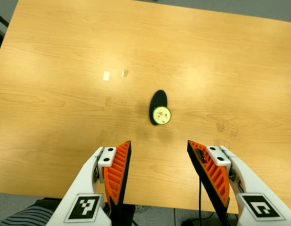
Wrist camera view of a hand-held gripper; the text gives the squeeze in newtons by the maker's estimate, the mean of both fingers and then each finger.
{"total": 0.0}